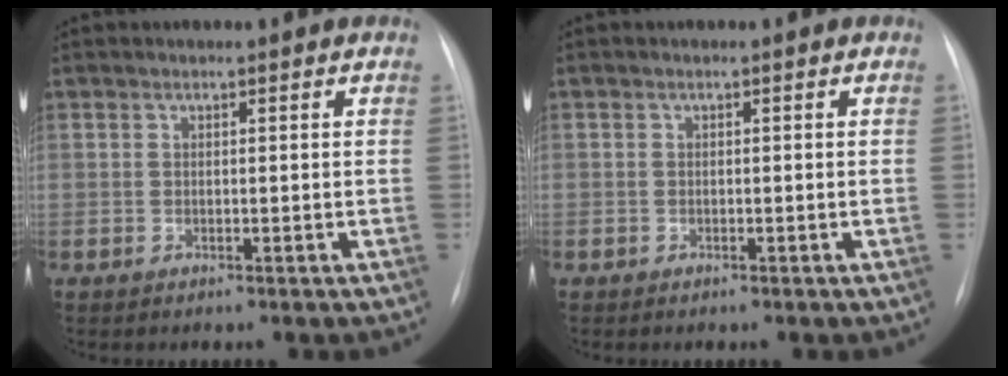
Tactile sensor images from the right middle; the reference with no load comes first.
{"total": 0.0}